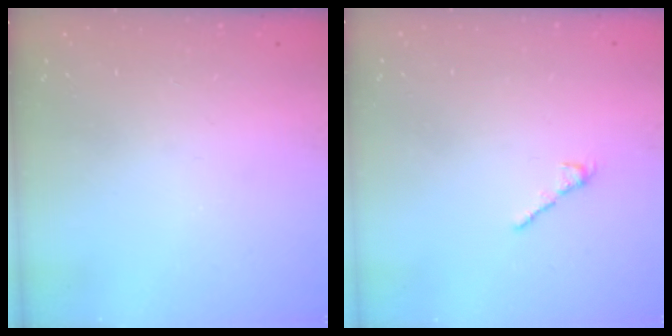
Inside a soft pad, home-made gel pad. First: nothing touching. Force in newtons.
{"total": 2.2, "press": 2.2, "slide": 0.4}